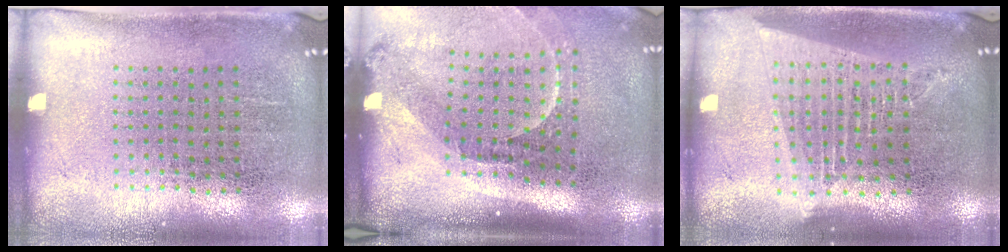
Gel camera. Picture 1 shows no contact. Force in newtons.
{"total": 2.2, "press": 1.5, "slide": 1.6}
{"total": 1.8, "press": 1.5, "slide": 0.9}